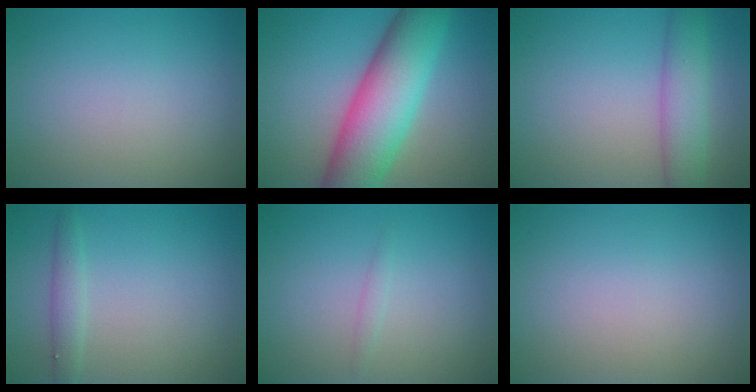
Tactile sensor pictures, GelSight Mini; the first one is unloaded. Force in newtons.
{"total": 11.0, "press": 11.0, "slide": 0.6}
{"total": 4.4, "press": 4.4, "slide": 0.5}
{"total": 1.6, "press": 1.6, "slide": 0.0}
{"total": 0.6, "press": 0.6, "slide": 0.0}
{"total": 0.0}